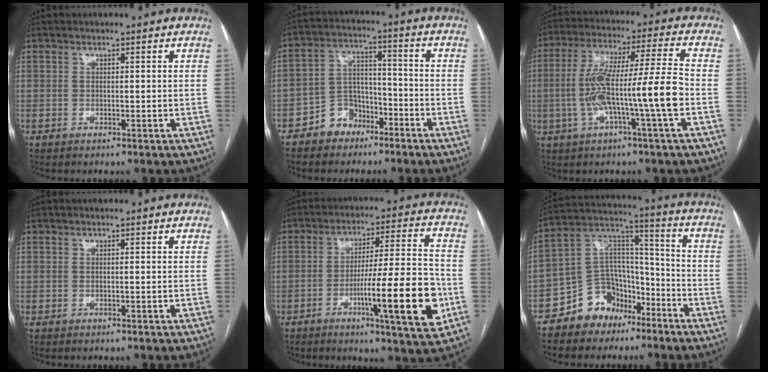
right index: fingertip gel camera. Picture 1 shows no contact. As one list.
[{"total": 7.0, "force": [-4.6, 4.9, 1.9], "torque": [-0.035, 0.022, -0.079]}, {"total": 13.3, "force": [-2.9, -0.4, 13.0], "torque": [-0.253, 0.019, -0.054]}, {"total": 0.0}, {"total": 16.4, "force": [-5.3, 0.6, 15.5], "torque": [-0.244, -0.006, -0.080]}, {"total": 11.6, "force": [-7.8, 8.0, 3.3], "torque": [-0.062, 0.064, -0.136]}]